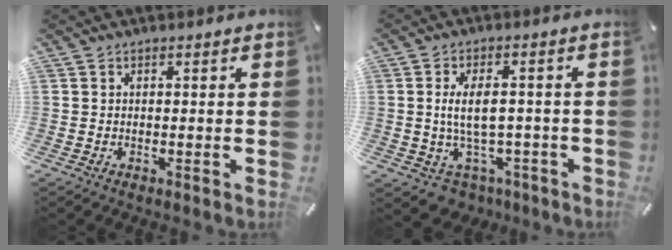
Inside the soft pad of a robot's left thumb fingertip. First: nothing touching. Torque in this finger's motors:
{"motor_torque": [0.23, 0.25, 0.39, -0.01, 0.18]}